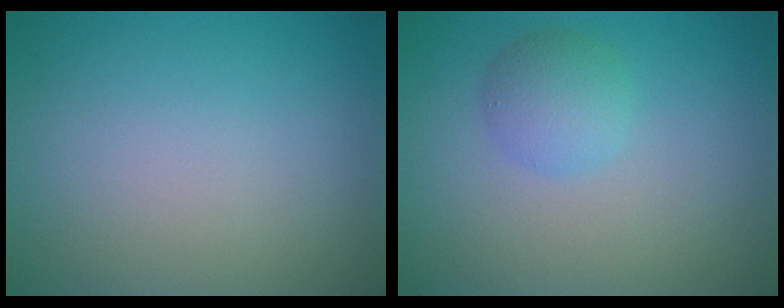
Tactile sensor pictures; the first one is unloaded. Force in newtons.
{"total": 2.4, "press": 2.4, "slide": 0.1}